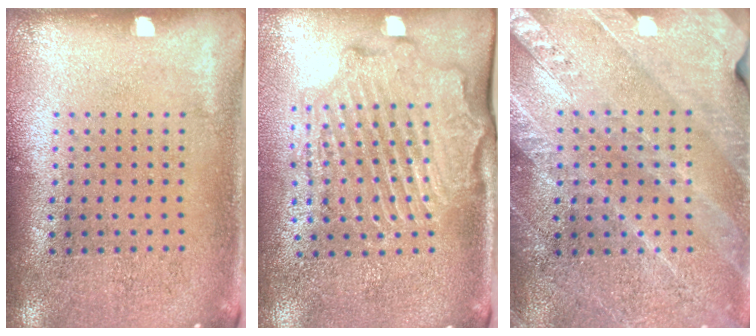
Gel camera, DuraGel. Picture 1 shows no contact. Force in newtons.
{"total": 2.2, "press": 2.2, "slide": 0.2}
{"total": 2.9, "press": 2.7, "slide": 0.9}